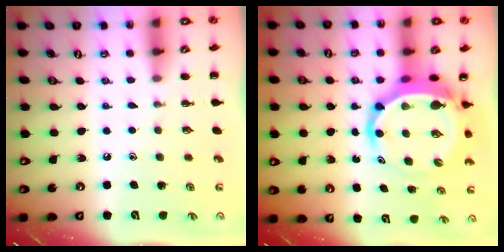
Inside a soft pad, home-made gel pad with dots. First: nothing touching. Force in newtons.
{"total": 8.5, "press": 8.1, "slide": 2.5}